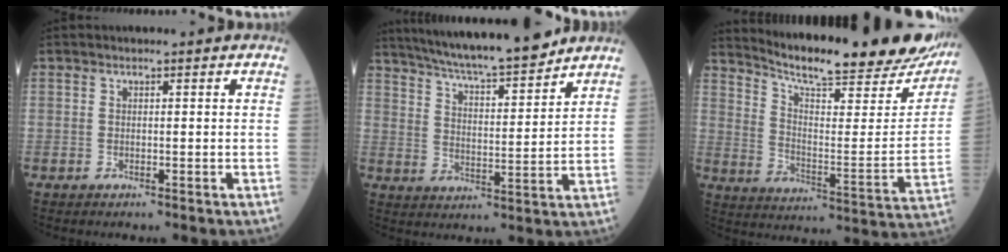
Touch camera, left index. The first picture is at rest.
{"total": 16.2, "force": [14.4, 1.0, 7.3], "torque": [-0.125, 0.004, 0.226]}
{"total": 26.8, "force": [23.9, 3.1, 11.7], "torque": [-0.183, -0.083, 0.313]}